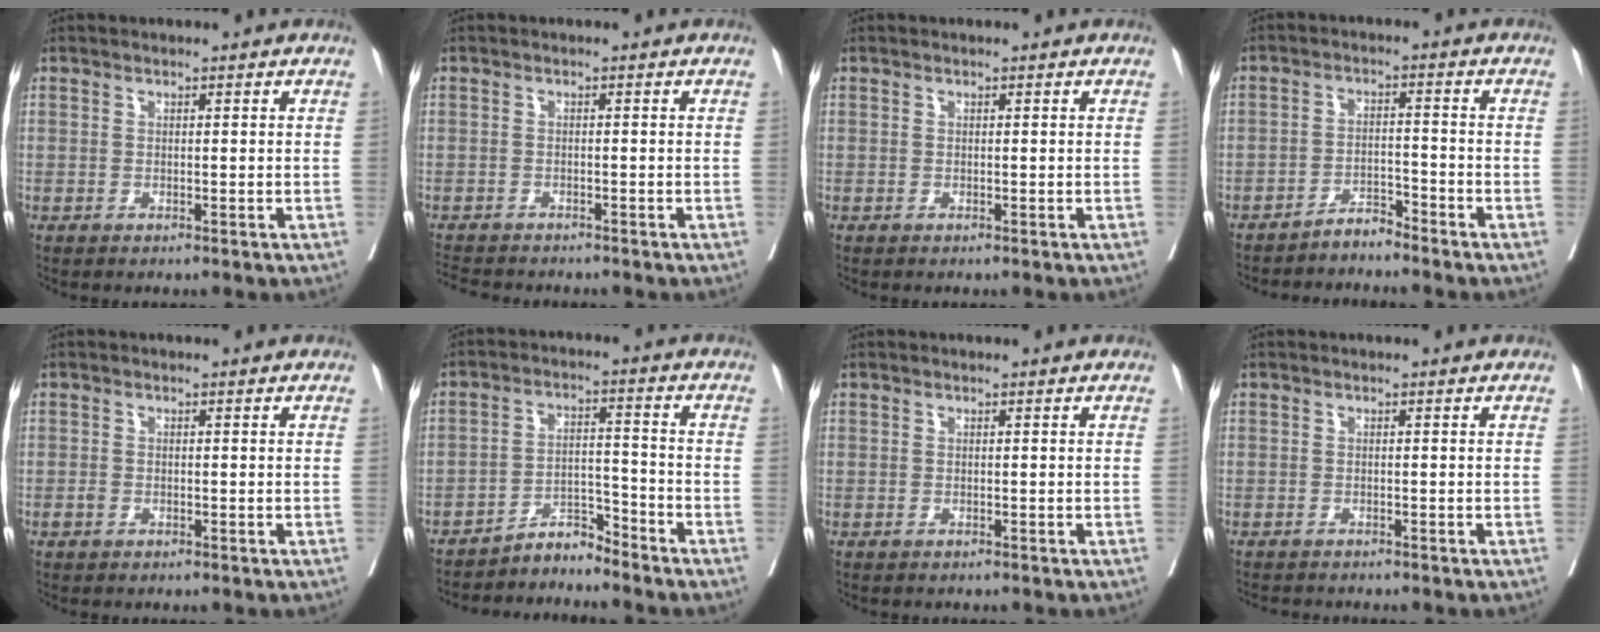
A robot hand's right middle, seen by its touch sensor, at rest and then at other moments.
{"total": 5.5, "force": [-5.1, 1.1, 1.6], "torque": [-0.022, -0.010, -0.081]}
{"total": 0.0}
{"total": 2.9, "force": [-2.9, 0.1, 0.4], "torque": [-0.002, -0.009, -0.053]}
{"total": 0.8, "force": [-0.4, 0.6, 0.4], "torque": [-0.009, 0.001, -0.006]}
{"total": 4.4, "force": [-4.4, 0.1, 0.0], "torque": [0.008, 0.003, -0.076]}
{"total": 0.0}
{"total": 2.3, "force": [-2.2, 0.4, 0.5], "torque": [-0.006, -0.006, -0.034]}